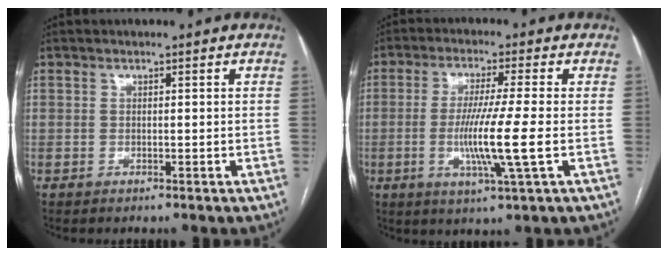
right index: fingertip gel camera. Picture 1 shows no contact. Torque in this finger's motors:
{"motor_torque": [1.89, -0.24, 0.88, 0.17]}